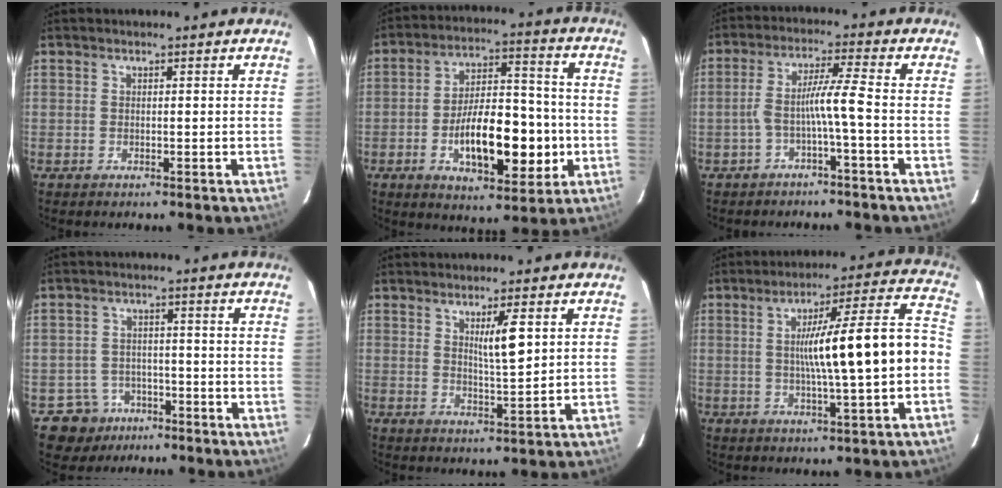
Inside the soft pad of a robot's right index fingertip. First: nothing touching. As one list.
[{"total": 15.6, "force": [-3.8, 6.0, 13.9], "torque": [-0.229, 0.015, -0.055]}, {"total": 5.6, "force": [-1.8, -0.8, 5.2], "torque": [-0.101, 0.022, -0.031]}, {"total": 5.8, "force": [-3.3, 4.8, -0.3], "torque": [0.005, 0.011, -0.047]}, {"total": 4.7, "force": [1.7, 0.3, 4.4], "torque": [-0.073, -0.007, 0.031]}, {"total": 15.4, "force": [-1.2, 0.2, 15.4], "torque": [-0.226, 0.025, -0.019]}]